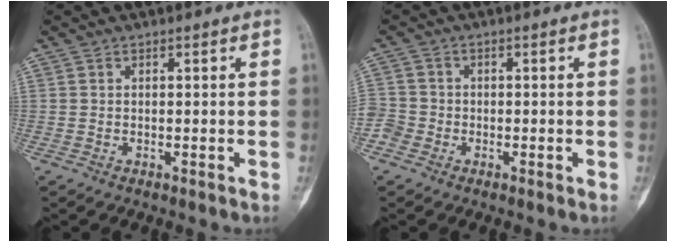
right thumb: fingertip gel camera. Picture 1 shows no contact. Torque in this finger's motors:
{"motor_torque": [0.18, 0.94, 0.02, -0.16, 0.10]}